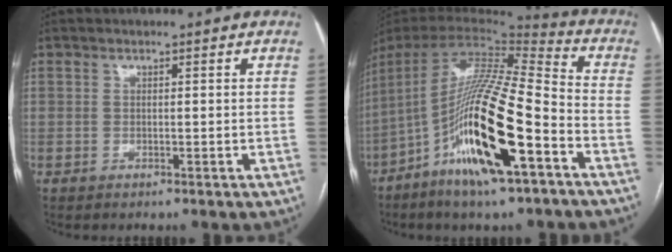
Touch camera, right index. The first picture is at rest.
{"total": 21.2, "force": [-8.9, 2.8, 19.1], "torque": [-0.372, -0.024, -0.161]}